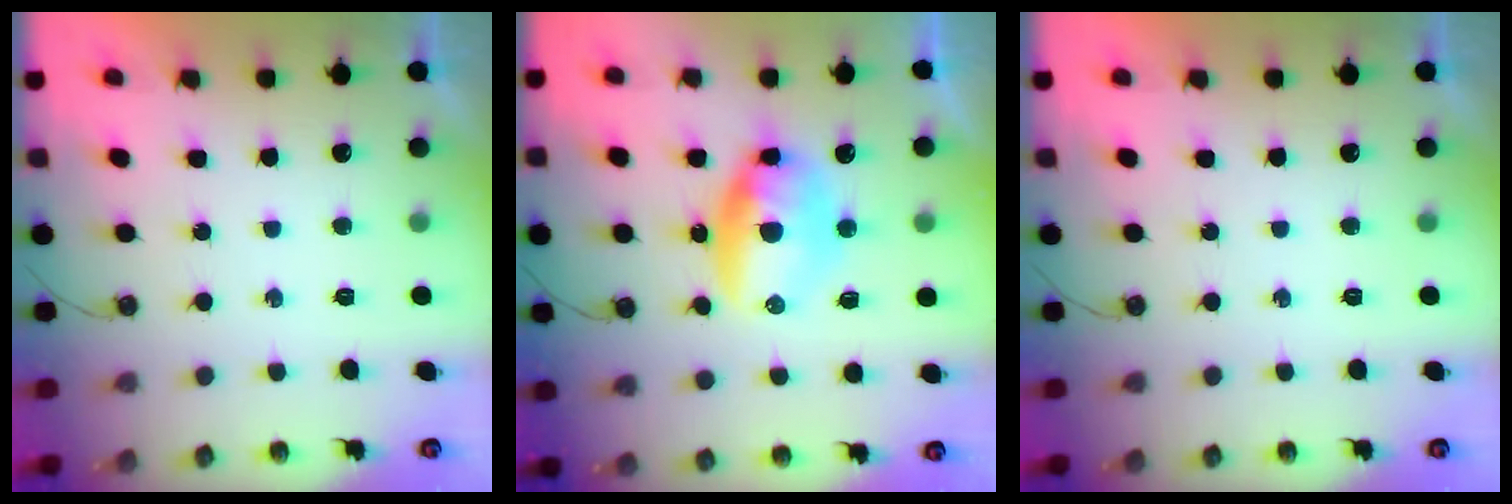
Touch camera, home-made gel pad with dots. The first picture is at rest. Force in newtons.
{"total": 12.1, "press": 11.1, "slide": 4.8}
{"total": 0.0}